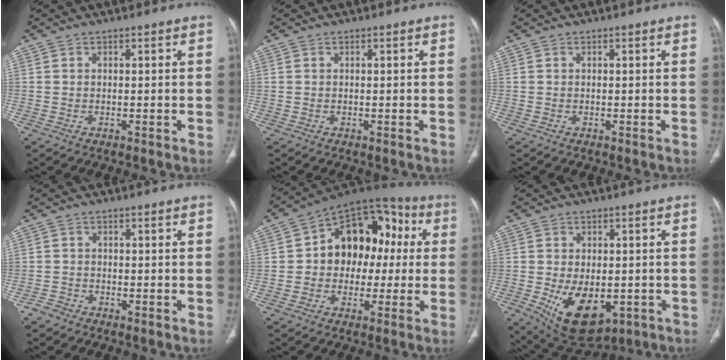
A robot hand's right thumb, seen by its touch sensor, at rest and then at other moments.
{"total": 0.0}
{"total": 0.0}
{"total": 1.7, "force": [-1.3, 1.0, 0.1], "torque": [0.001, 0.003, -0.029]}
{"total": 17.3, "force": [1.2, 12.7, 11.7], "torque": [-0.108, 0.049, 0.005]}
{"total": 12.7, "force": [-3.7, 7.6, 9.5], "torque": [-0.131, -0.004, -0.034]}